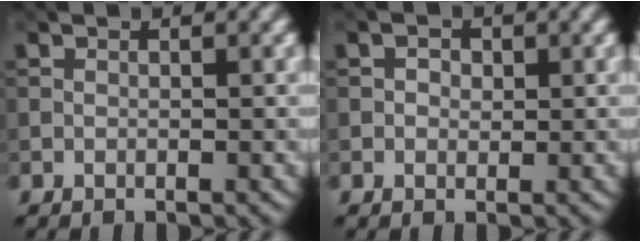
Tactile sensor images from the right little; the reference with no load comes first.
{"total": 1.2, "force": [0.2, 1.0, 0.6], "torque": [-0.007, 0.000, 0.000]}